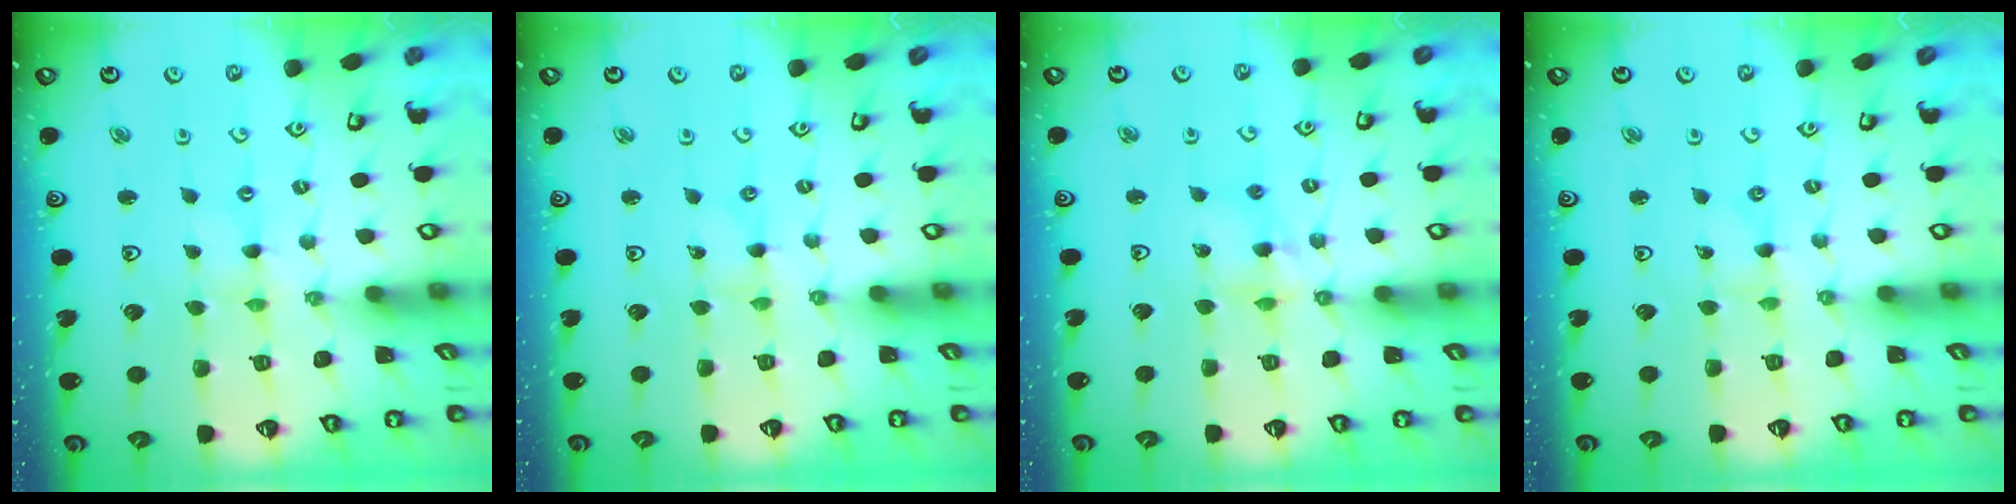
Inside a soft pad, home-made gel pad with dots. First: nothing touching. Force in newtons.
{"total": 0.0}
{"total": 7.1, "press": 7.1, "slide": 0.7}
{"total": 0.0}